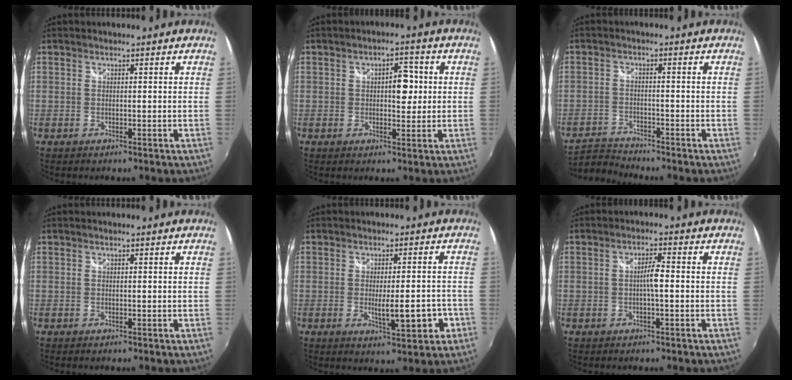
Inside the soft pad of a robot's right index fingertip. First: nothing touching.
{"total": 5.4, "force": [0.3, 3.0, 4.5], "torque": [-0.064, 0.008, 0.006]}
{"total": 5.0, "force": [-4.9, 0.6, 0.0], "torque": [-0.023, 0.001, -0.100]}
{"total": 0.0}
{"total": 7.5, "force": [-2.8, 2.0, 6.7], "torque": [-0.111, -0.017, -0.033]}
{"total": 2.7, "force": [-0.6, 0.3, 2.6], "torque": [-0.048, 0.005, -0.009]}